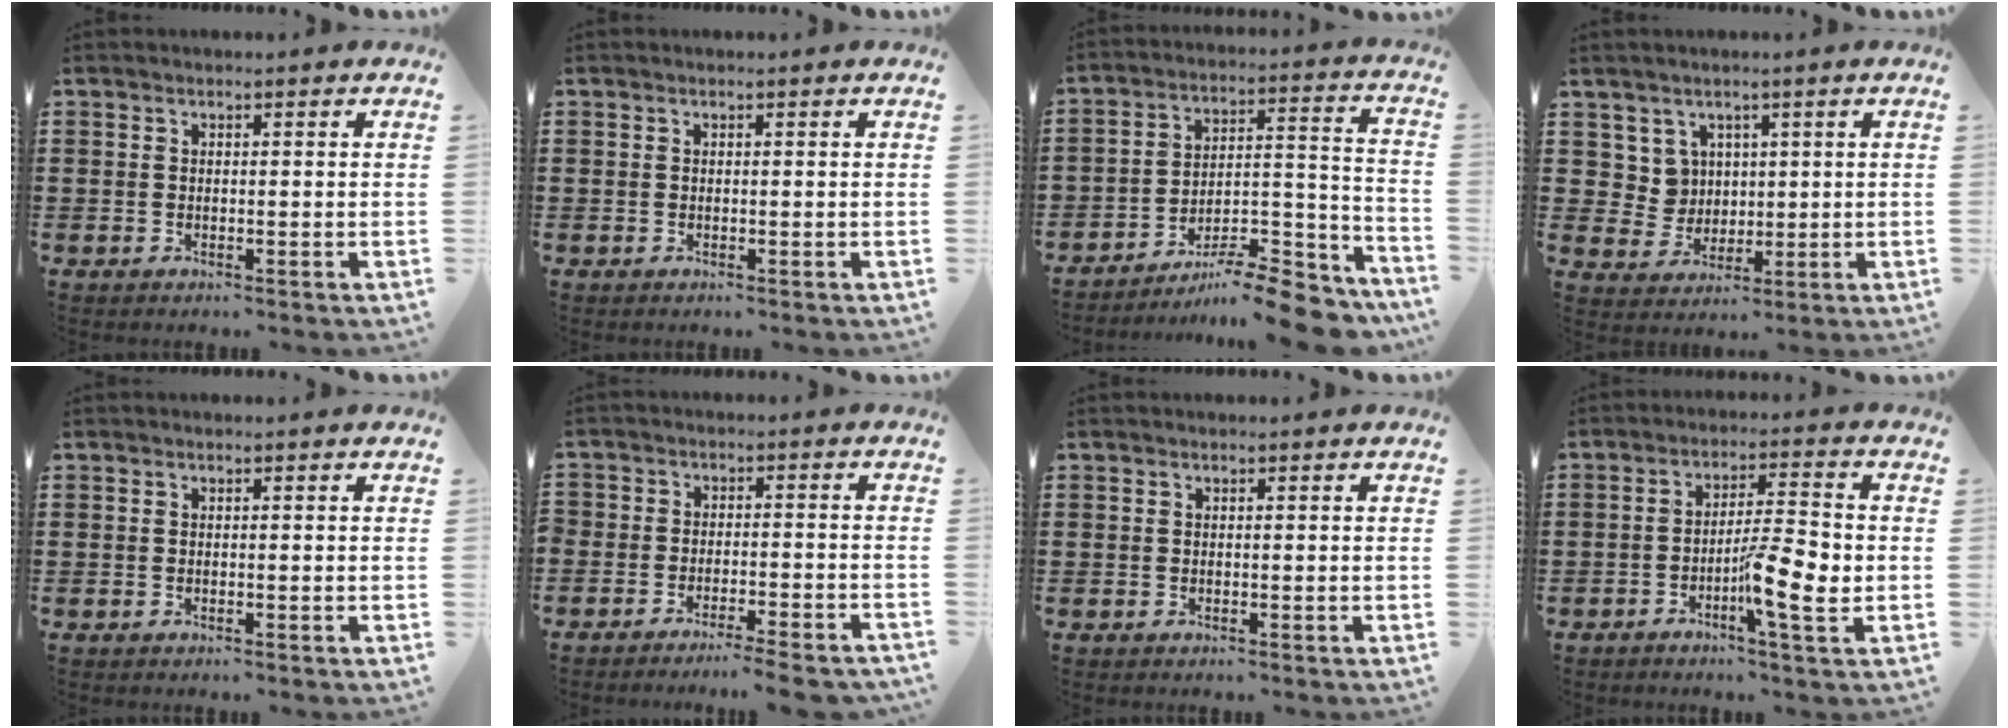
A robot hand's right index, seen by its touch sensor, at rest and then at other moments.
{"total": 0.0}
{"total": 10.9, "force": [-9.6, 1.7, 4.8], "torque": [-0.055, 0.031, -0.182]}
{"total": 4.9, "force": [1.9, 4.4, 1.1], "torque": [-0.043, 0.008, 0.037]}
{"total": 0.0}
{"total": 4.3, "force": [-4.2, 0.2, 0.7], "torque": [-0.015, -0.002, -0.086]}
{"total": 0.0}
{"total": 8.5, "force": [-2.4, 1.0, 8.1], "torque": [-0.138, -0.004, -0.042]}